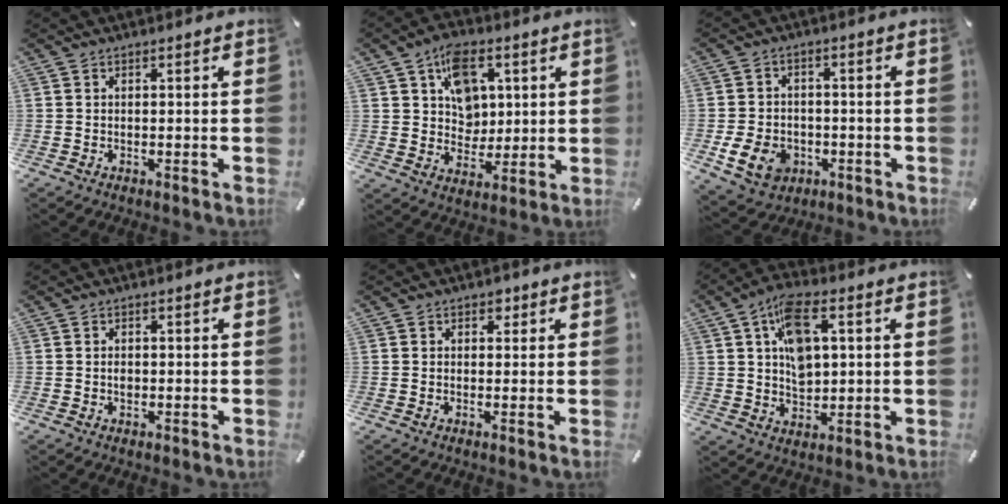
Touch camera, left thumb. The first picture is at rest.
{"total": 10.3, "force": [4.2, 8.2, 4.6], "torque": [-0.069, -0.011, 0.077]}
{"total": 9.6, "force": [-3.1, 7.7, 4.9], "torque": [-0.104, 0.013, -0.058]}
{"total": 1.4, "force": [-0.2, 1.0, 0.9], "torque": [-0.020, 0.003, -0.005]}
{"total": 2.0, "force": [0.8, 1.7, 0.7], "torque": [-0.001, 0.000, 0.008]}
{"total": 10.9, "force": [3.1, 6.9, 7.9], "torque": [-0.135, 0.004, 0.056]}